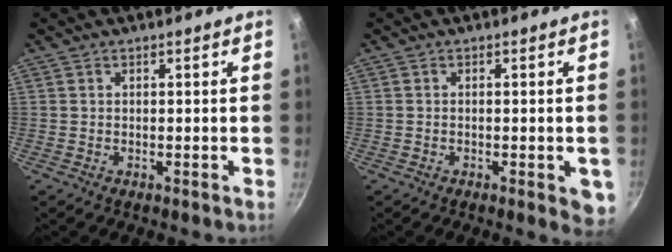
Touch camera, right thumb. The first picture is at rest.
{"total": 4.6, "force": [-1.5, 1.6, 4.1], "torque": [-0.039, -0.001, -0.018]}